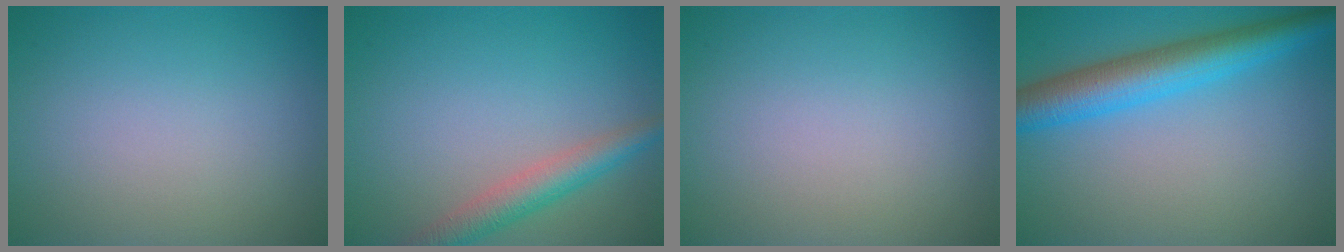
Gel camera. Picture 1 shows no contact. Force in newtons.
{"total": 3.5, "press": 3.5, "slide": 0.1}
{"total": 0.0}
{"total": 6.2, "press": 6.2, "slide": 0.1}